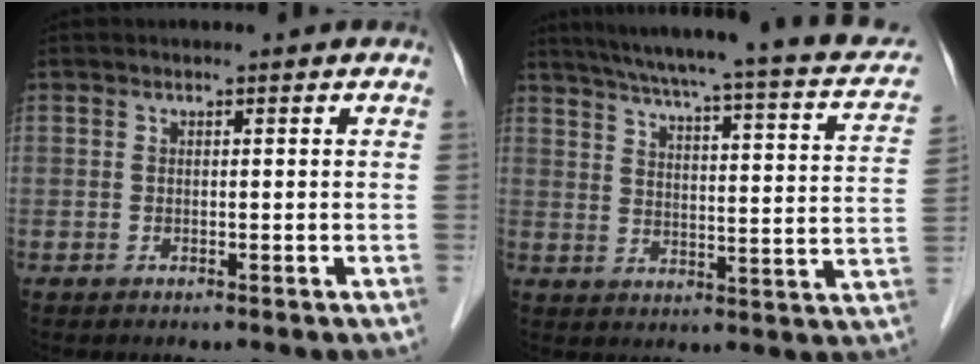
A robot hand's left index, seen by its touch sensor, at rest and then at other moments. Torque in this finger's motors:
{"motor_torque": [-0.38, -0.51, 0.17, 0.06]}